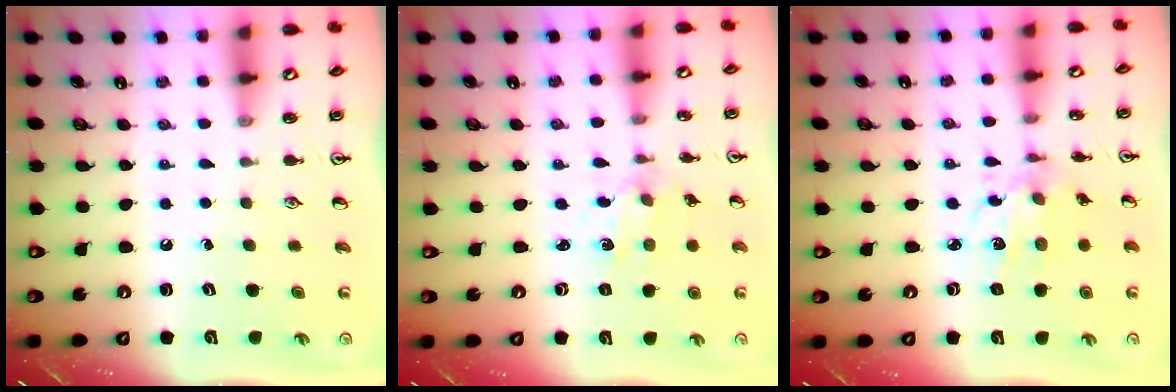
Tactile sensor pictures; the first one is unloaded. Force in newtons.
{"total": 1.3, "press": 1.3, "slide": 0.3}
{"total": 6.6, "press": 6.4, "slide": 1.6}